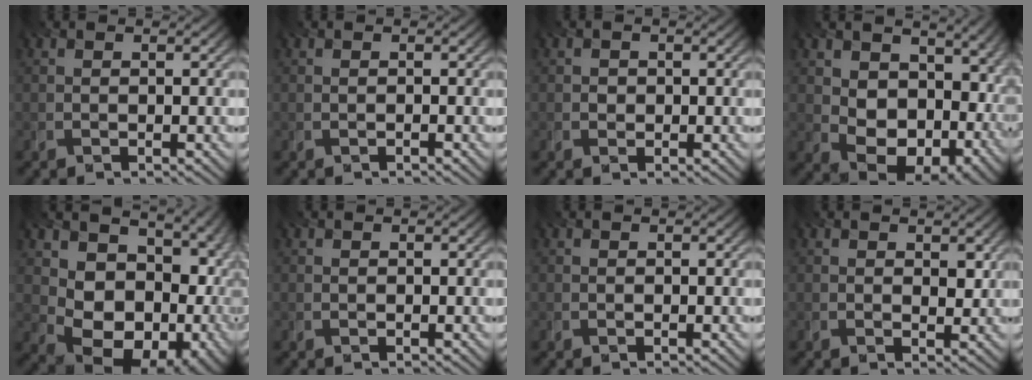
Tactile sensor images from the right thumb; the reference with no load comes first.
{"total": 0.0}
{"total": 1.0, "force": [0.0, 1.0, 0.2], "torque": [-0.003, 0.000, -0.002]}
{"total": 13.9, "force": [1.9, 9.5, 10.0], "torque": [-0.178, -0.024, 0.051]}
{"total": 18.3, "force": [0.7, 13.7, 12.2], "torque": [-0.160, -0.023, 0.047]}
{"total": 0.0}
{"total": 0.0}
{"total": 2.1, "force": [1.0, 1.2, 1.4], "torque": [-0.027, -0.004, 0.018]}